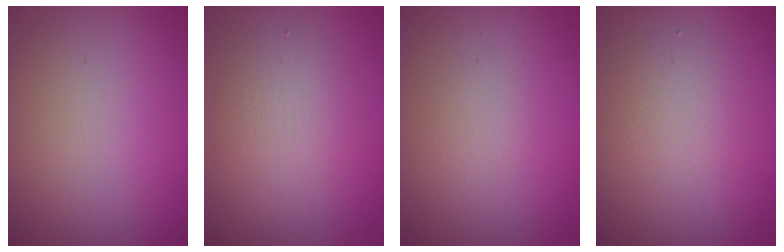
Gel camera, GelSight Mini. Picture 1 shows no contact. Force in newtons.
{"total": 3.2, "press": 3.1, "slide": 0.2}
{"total": 1.0, "press": 0.9, "slide": 0.1}
{"total": 2.3, "press": 2.3, "slide": 0.0}